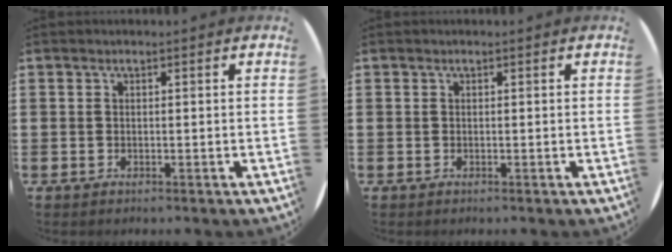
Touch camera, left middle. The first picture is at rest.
{"total": 0.0}